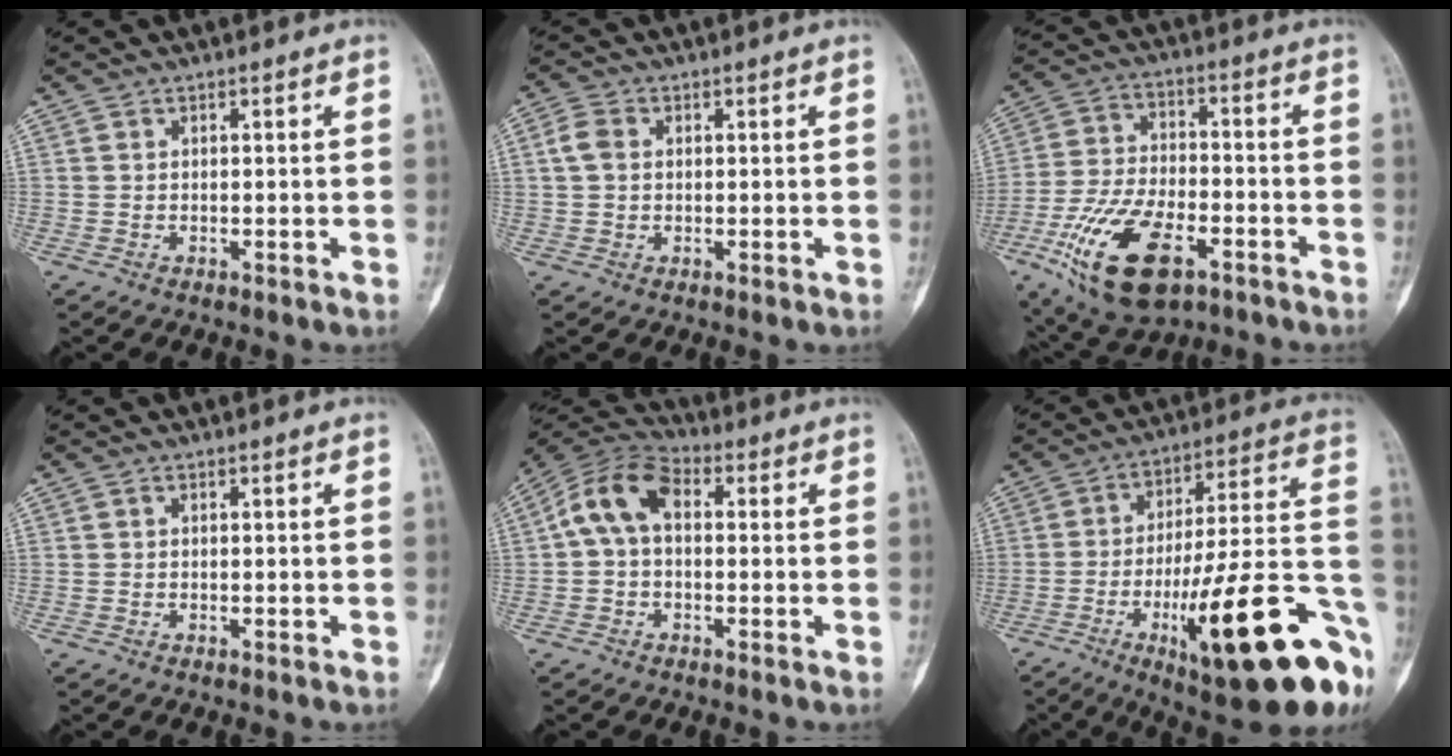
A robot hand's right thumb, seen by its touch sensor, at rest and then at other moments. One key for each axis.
{"total": 3.8, "fx": 0.6, "fy": 2.9, "fz": 2.4, "tx": -0.047, "ty": 0.011, "tz": 0.008}
{"total": 18.4, "fx": -8.6, "fy": 8.8, "fz": 13.7, "tx": -0.254, "ty": 0.025, "tz": -0.143}
{"total": 0.0}
{"total": 9.8, "fx": 0.9, "fy": 6.4, "fz": 7.4, "tx": -0.132, "ty": 0.032, "tz": 0.003}
{"total": 28.6, "fx": -11.3, "fy": 6.8, "fz": 25.4, "tx": -0.323, "ty": 0.044, "tz": -0.161}